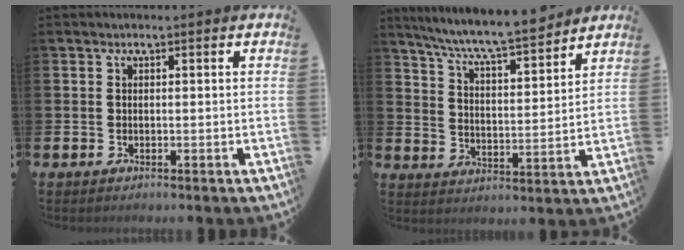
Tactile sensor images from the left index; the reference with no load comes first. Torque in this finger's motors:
{"motor_torque": [0.23, -0.48, 0.76, 0.17]}